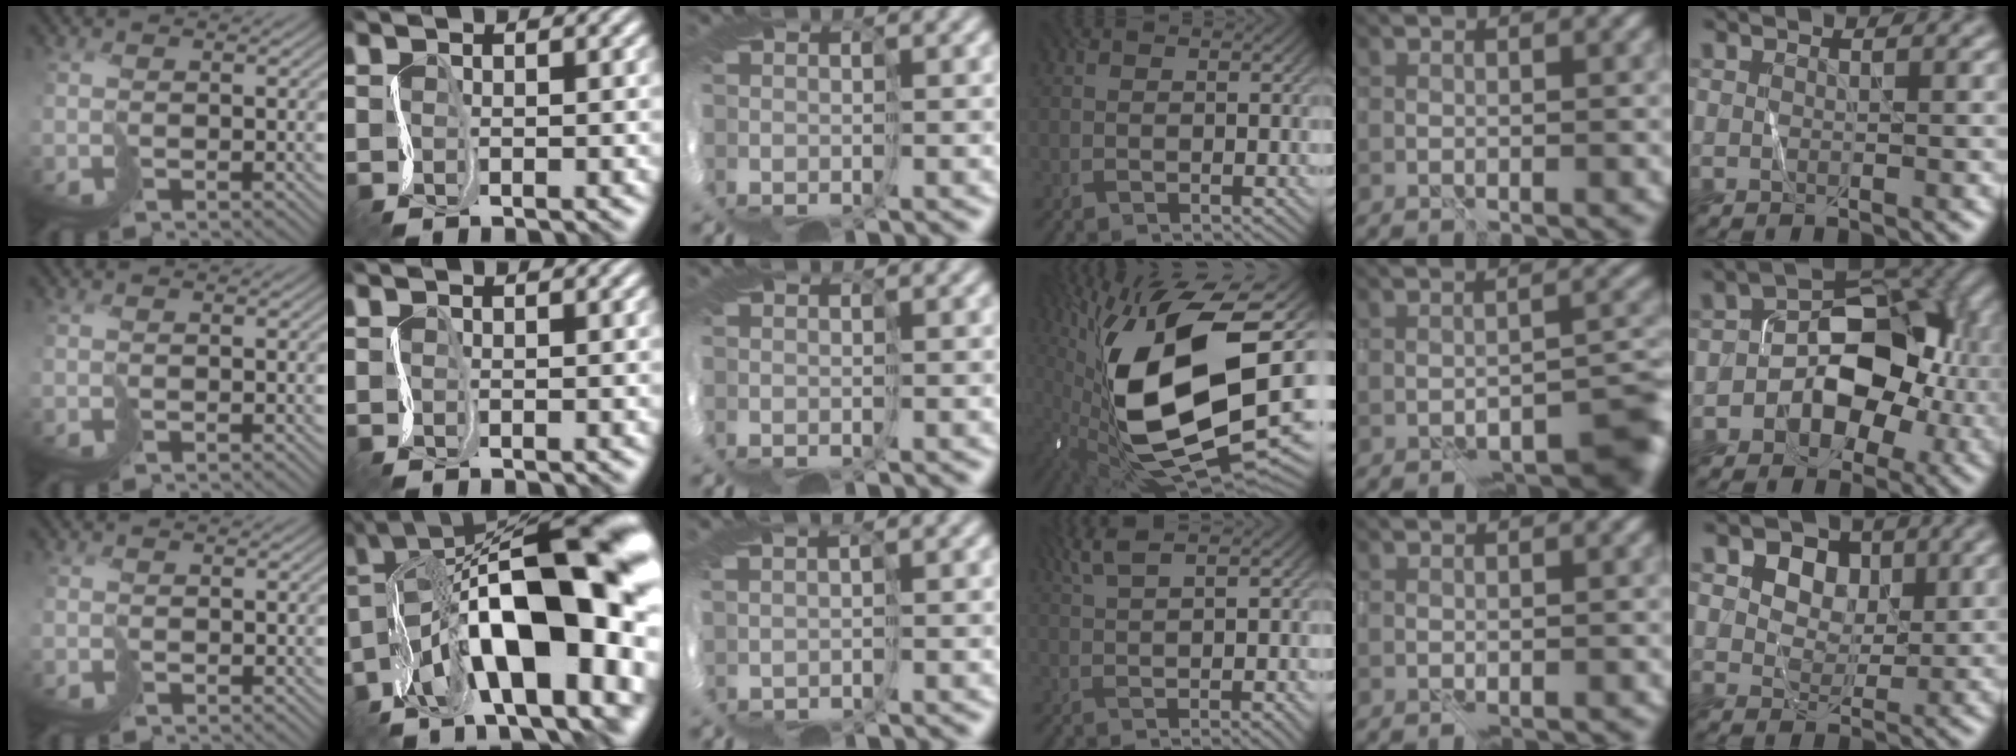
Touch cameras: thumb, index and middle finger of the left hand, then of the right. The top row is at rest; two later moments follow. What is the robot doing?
{"motion": "cut", "object": "tissue"}